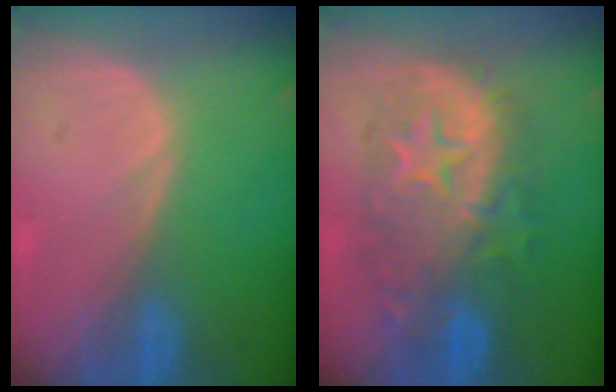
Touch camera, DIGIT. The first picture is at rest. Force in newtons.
{"total": 10.3, "press": 10.2, "slide": 0.7}